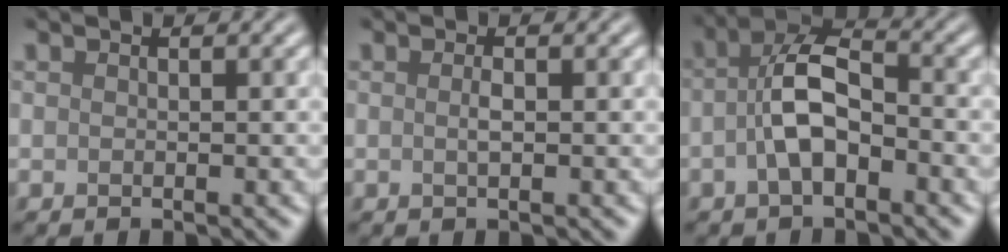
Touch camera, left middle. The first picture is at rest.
{"total": 0.9, "force": [0.0, 0.2, 0.9], "torque": [-0.018, 0.000, 0.001]}
{"total": 5.3, "force": [-1.3, 2.6, 4.5], "torque": [-0.088, 0.011, -0.032]}